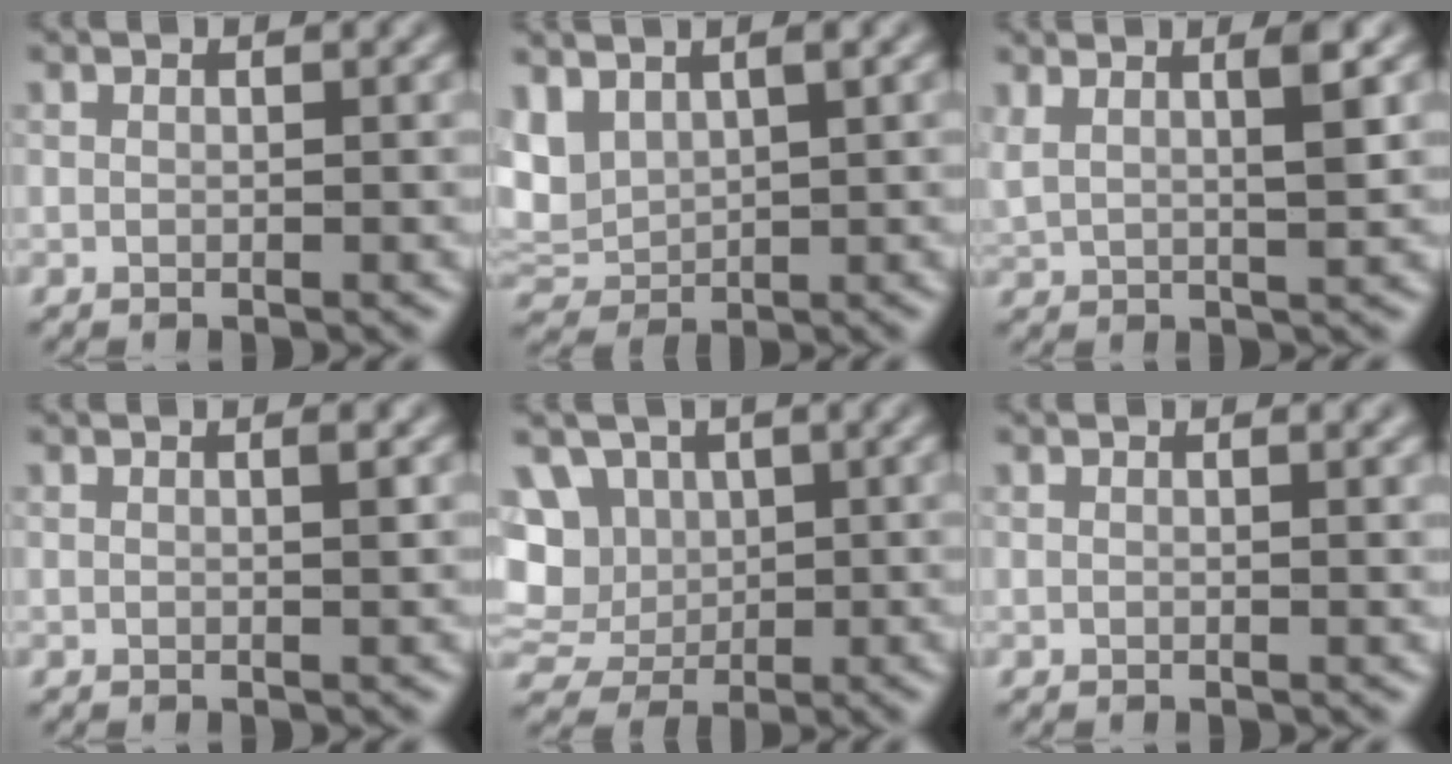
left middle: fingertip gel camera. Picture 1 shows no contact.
{"total": 3.4, "force": [1.2, 2.2, 2.4], "torque": [-0.061, 0.004, 0.034]}
{"total": 3.4, "force": [1.4, 0.9, 3.0], "torque": [-0.046, 0.009, 0.023]}
{"total": 0.7, "force": [-0.1, 0.1, 0.7], "torque": [-0.006, 0.002, -0.002]}
{"total": 8.4, "force": [1.4, 6.9, 4.5], "torque": [-0.086, 0.026, 0.005]}
{"total": 1.7, "force": [0.9, 0.8, 1.2], "torque": [-0.003, 0.008, 0.001]}